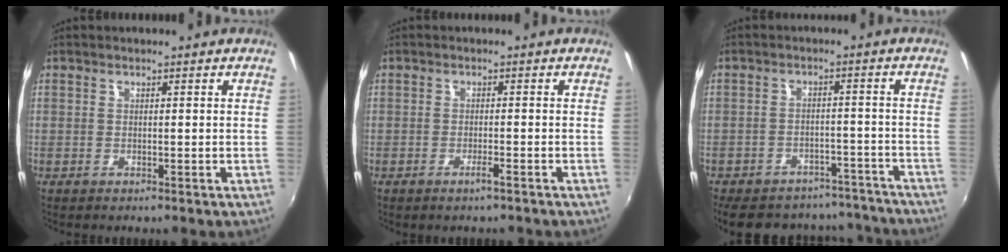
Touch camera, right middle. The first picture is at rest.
{"total": 1.6, "force": [-1.2, 0.2, 1.0], "torque": [-0.020, -0.001, -0.021]}
{"total": 22.2, "force": [-18.9, 9.2, 7.1], "torque": [-0.156, 0.037, -0.229]}